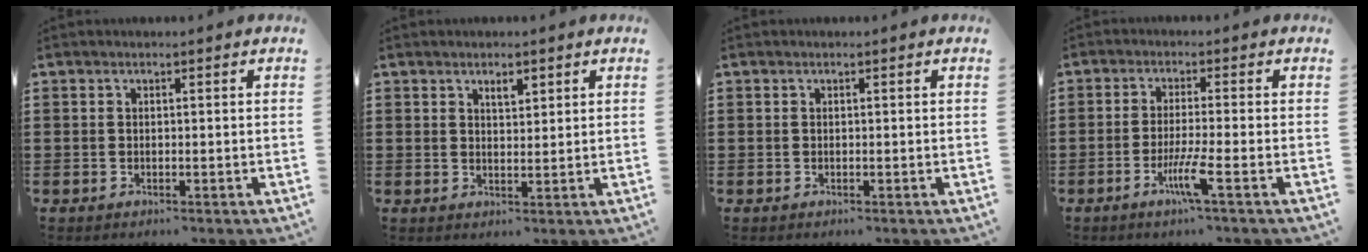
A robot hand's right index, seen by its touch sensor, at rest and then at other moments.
{"total": 2.1, "force": [1.5, 0.8, 1.2], "torque": [-0.018, -0.001, 0.025]}
{"total": 0.0}
{"total": 5.1, "force": [-2.6, -0.3, 4.4], "torque": [-0.086, -0.015, -0.049]}